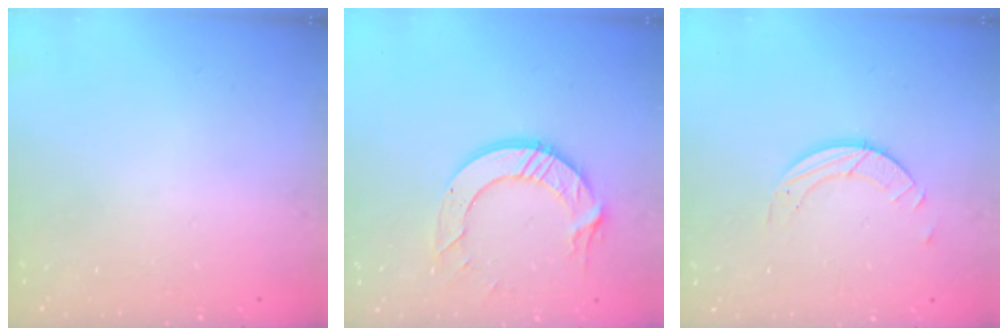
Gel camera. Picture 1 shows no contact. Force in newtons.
{"total": 11.1, "press": 11.0, "slide": 1.1}
{"total": 3.9, "press": 3.9, "slide": 0.1}